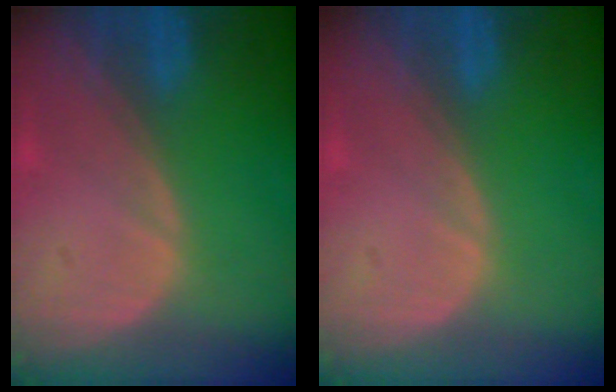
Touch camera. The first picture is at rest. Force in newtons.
{"total": 0.0}